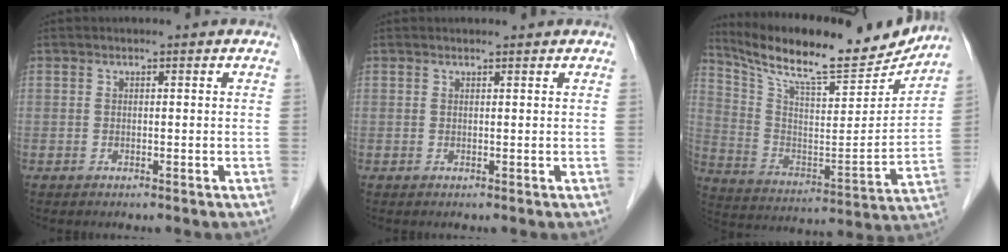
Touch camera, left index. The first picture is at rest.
{"total": 1.0, "force": [1.0, 0.0, 0.1], "torque": [-0.007, 0.005, 0.015]}
{"total": 21.3, "force": [19.0, 3.0, 9.0], "torque": [-0.166, -0.026, 0.299]}